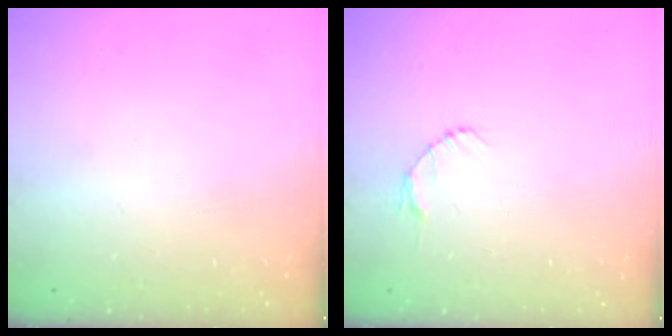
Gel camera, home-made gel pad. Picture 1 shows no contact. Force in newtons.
{"total": 2.6, "press": 2.6, "slide": 0.3}